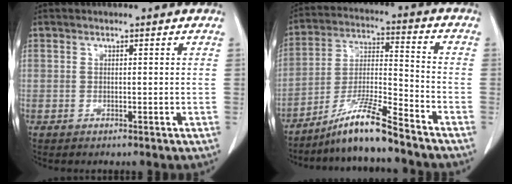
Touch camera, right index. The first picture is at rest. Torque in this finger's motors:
{"motor_torque": [0.99, -0.96, 0.48, 0.13]}